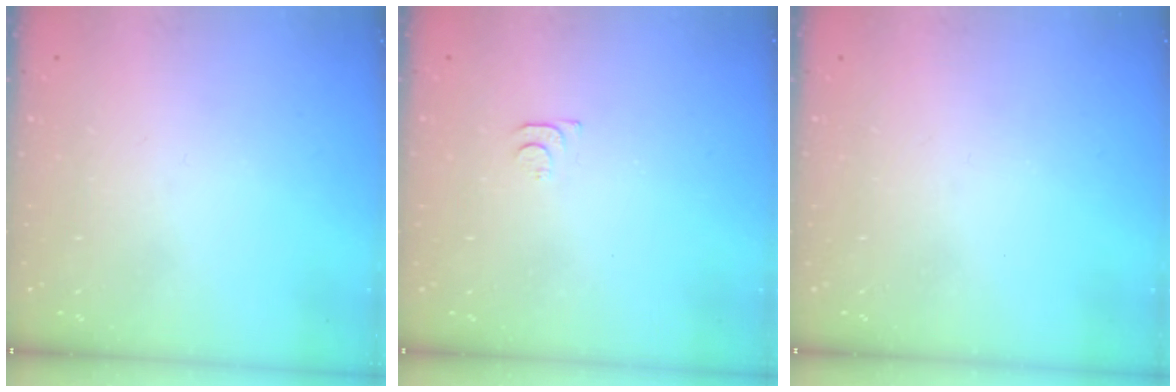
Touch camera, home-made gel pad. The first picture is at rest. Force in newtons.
{"total": 5.3, "press": 5.2, "slide": 0.6}
{"total": 0.0}